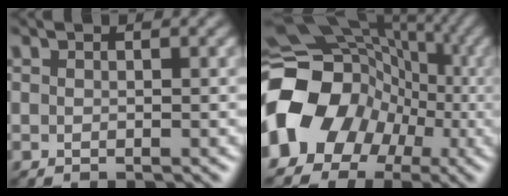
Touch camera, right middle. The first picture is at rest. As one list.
[{"total": 11.9, "force": [-2.9, 10.0, 5.7], "torque": [-0.129, 0.000, -0.069]}]